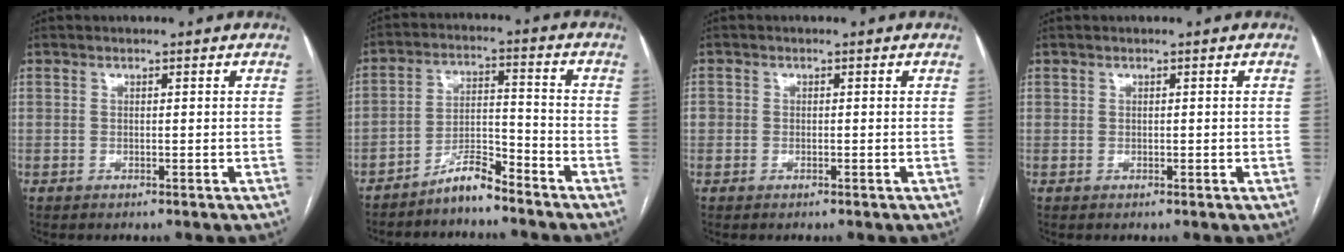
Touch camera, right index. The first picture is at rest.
{"total": 5.5, "force": [-4.9, 1.1, 2.3], "torque": [-0.036, 0.007, -0.093]}
{"total": 1.4, "force": [0.0, 1.4, 0.4], "torque": [-0.002, 0.008, 0.001]}
{"total": 0.6, "force": [0.3, 0.5, 0.1], "torque": [0.006, 0.001, 0.004]}